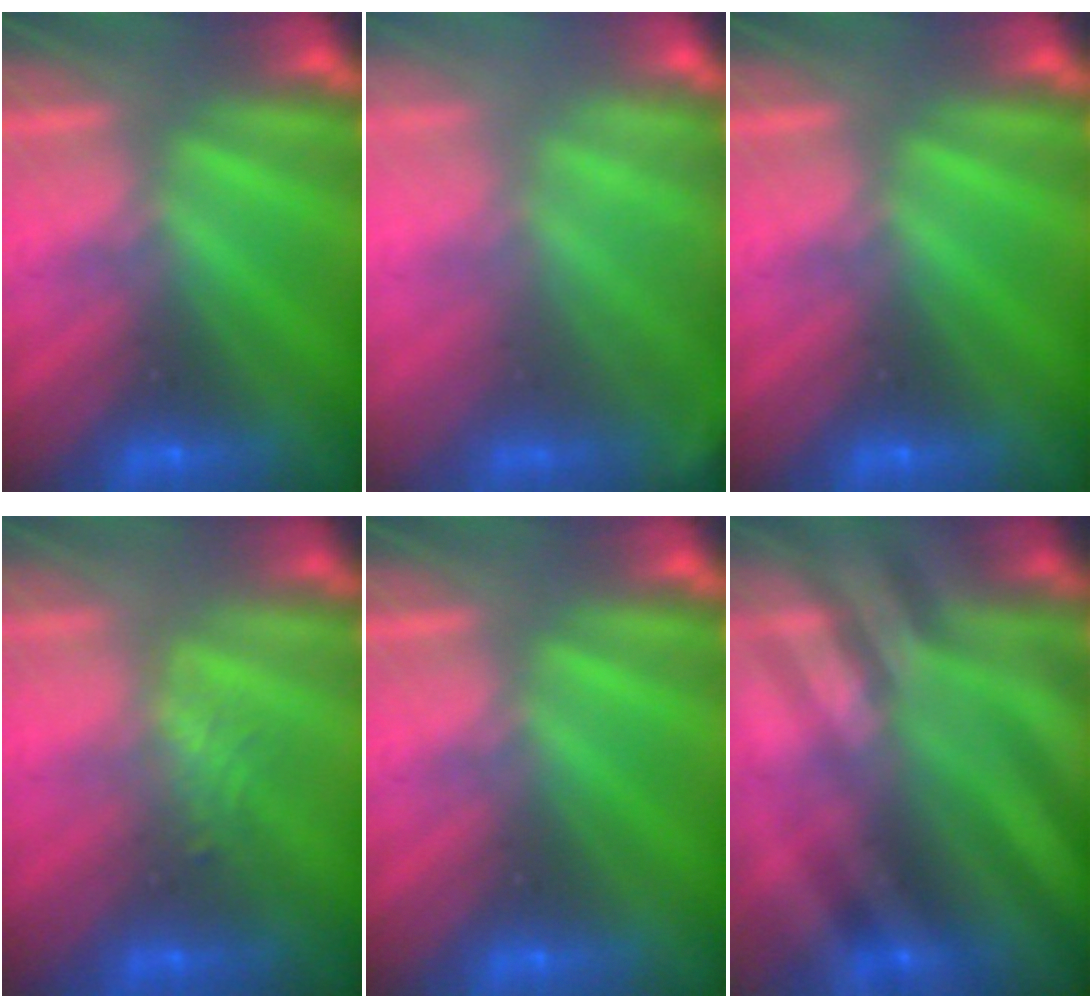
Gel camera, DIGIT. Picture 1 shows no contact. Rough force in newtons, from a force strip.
{"total": 1.8}
{"total": 0.0}
{"total": 2.4}
{"total": 0.0}
{"total": 2.6}